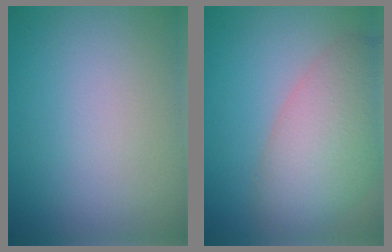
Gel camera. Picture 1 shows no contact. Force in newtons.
{"total": 7.4, "press": 7.4, "slide": 0.6}